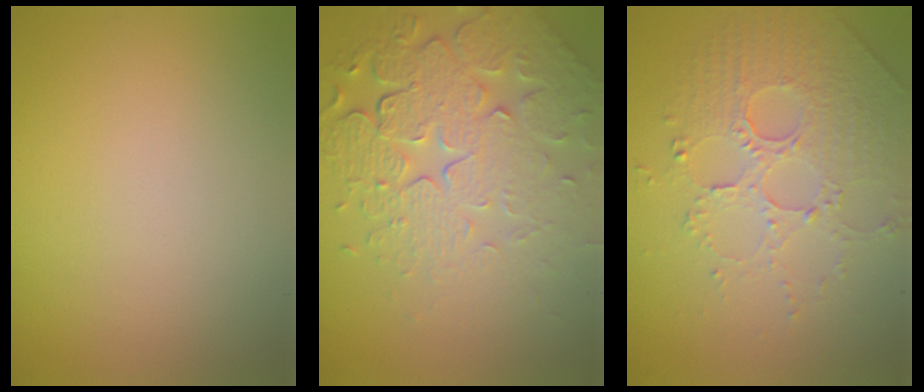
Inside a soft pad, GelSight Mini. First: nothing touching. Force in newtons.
{"total": 8.0, "press": 5.7, "slide": 5.7}
{"total": 5.1, "press": 3.6, "slide": 3.6}